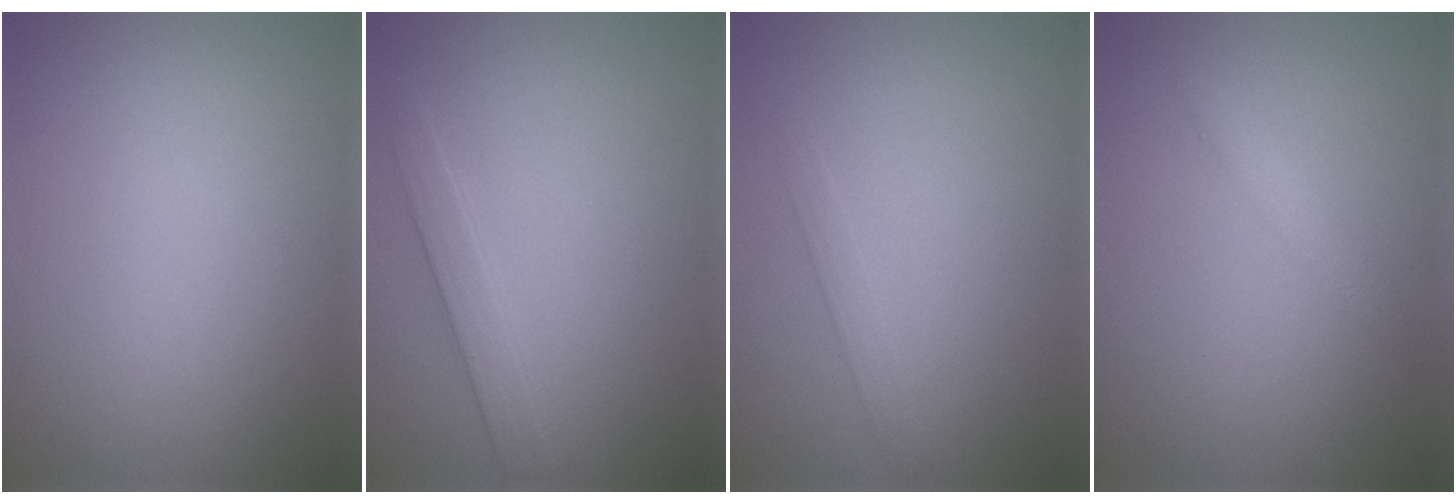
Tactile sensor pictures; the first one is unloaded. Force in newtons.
{"total": 2.1, "press": 2.1, "slide": 0.1}
{"total": 1.1, "press": 1.1, "slide": 0.1}
{"total": 1.8, "press": 1.8, "slide": 0.0}